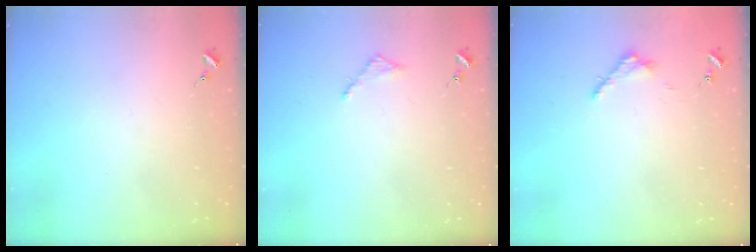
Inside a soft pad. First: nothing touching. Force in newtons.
{"total": 2.8, "press": 2.7, "slide": 0.3}
{"total": 3.2, "press": 3.2, "slide": 0.4}